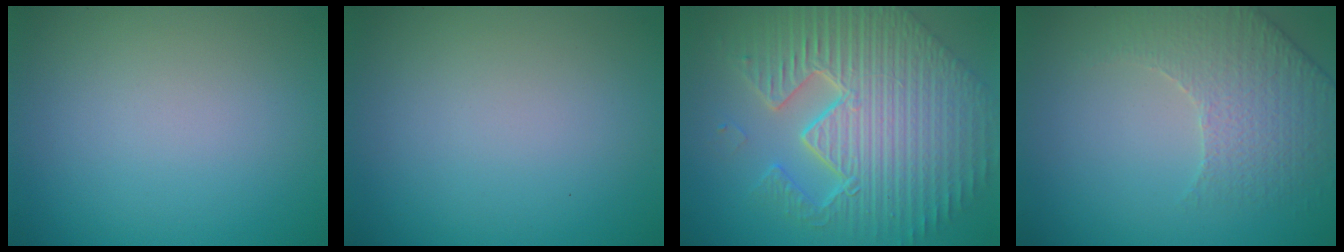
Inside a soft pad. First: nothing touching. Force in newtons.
{"total": 0.0}
{"total": 11.4, "press": 7.4, "slide": 8.7}
{"total": 2.6, "press": 2.4, "slide": 1.0}